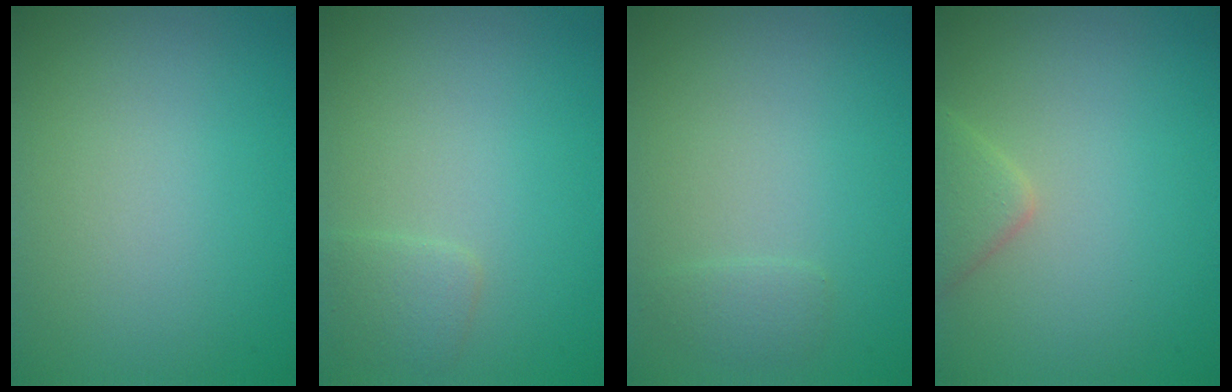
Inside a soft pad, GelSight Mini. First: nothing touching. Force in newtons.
{"total": 1.5, "press": 1.5, "slide": 0.0}
{"total": 1.0, "press": 1.0, "slide": 0.1}
{"total": 2.3, "press": 2.3, "slide": 0.1}